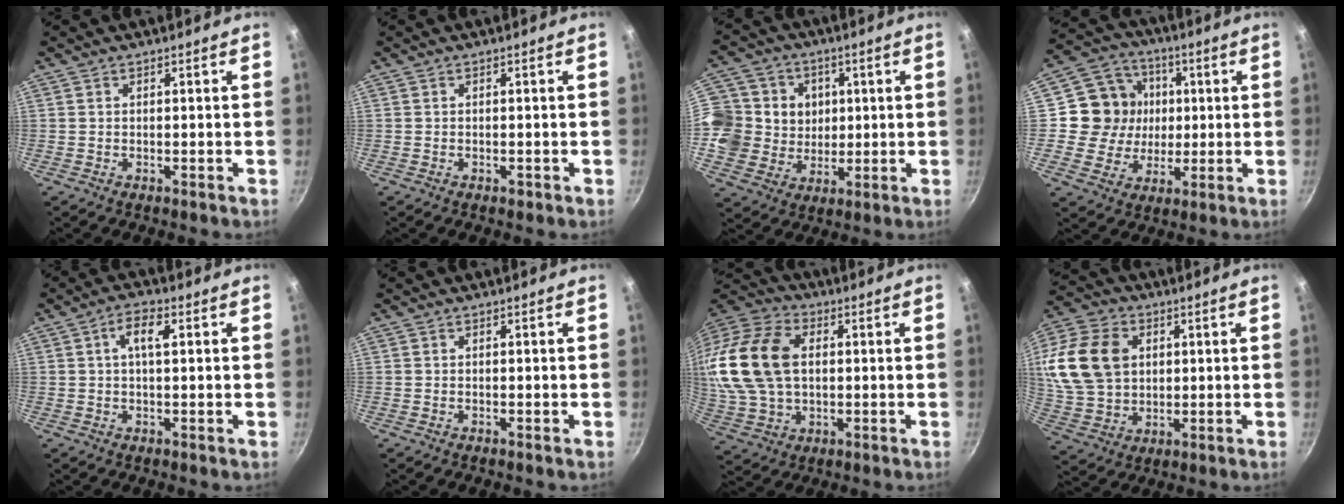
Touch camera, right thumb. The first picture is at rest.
{"total": 0.7, "force": [-0.4, 0.4, 0.5], "torque": [-0.008, 0.003, -0.004]}
{"total": 14.3, "force": [2.5, 13.2, 5.0], "torque": [-0.070, -0.002, 0.039]}
{"total": 12.9, "force": [1.4, 12.1, 4.0], "torque": [-0.042, 0.014, 0.013]}
{"total": 4.6, "force": [1.1, 1.9, 4.1], "torque": [-0.075, 0.013, 0.015]}
{"total": 0.0}
{"total": 20.0, "force": [2.4, 13.5, 14.6], "torque": [-0.281, 0.020, 0.043]}
{"total": 20.3, "force": [4.6, 15.1, 12.8], "torque": [-0.255, 0.007, 0.090]}